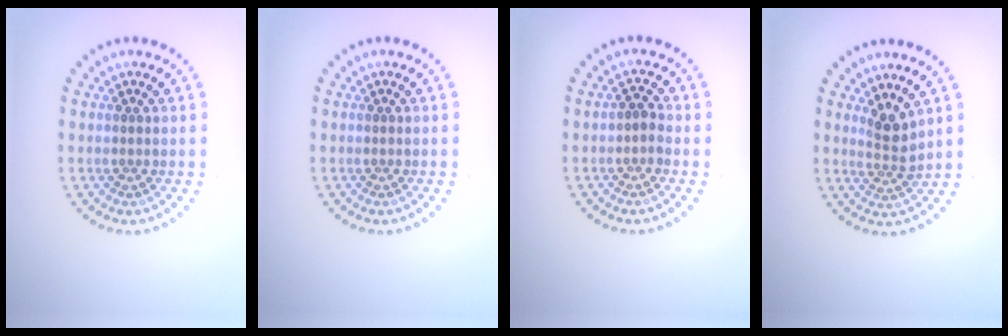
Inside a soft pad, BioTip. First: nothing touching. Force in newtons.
{"total": 0.0}
{"total": 1.1, "press": 1.0, "slide": 0.6}
{"total": 2.4, "press": 1.7, "slide": 1.6}